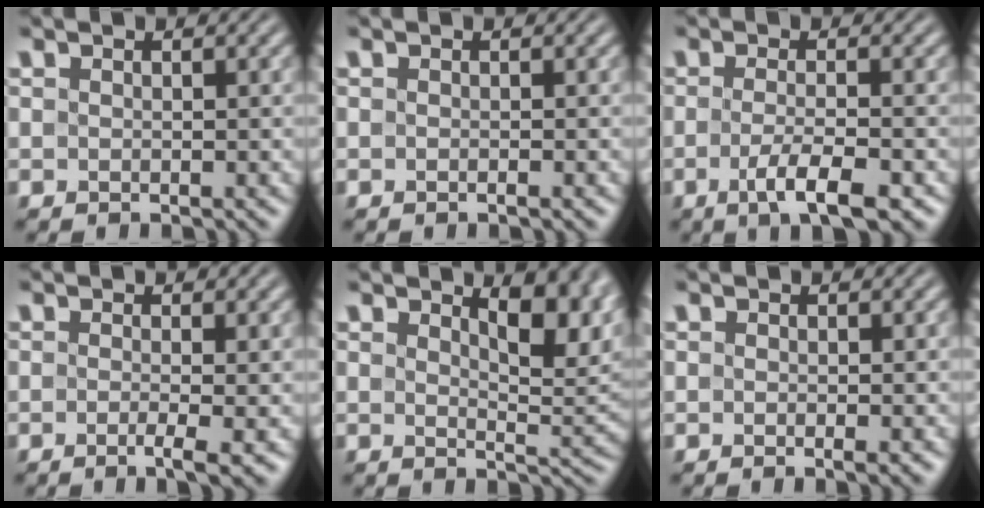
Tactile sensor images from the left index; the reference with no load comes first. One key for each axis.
{"total": 0.6, "fx": -0.4, "fy": 0.2, "fz": 0.5, "tx": -0.002, "ty": -0.004, "tz": -0.009}
{"total": 4.3, "fx": -2.0, "fy": 1.0, "fz": 3.6, "tx": -0.060, "ty": -0.006, "tz": -0.037}
{"total": 2.9, "fx": -0.7, "fy": 0.7, "fz": 2.7, "tx": -0.034, "ty": -0.009, "tz": -0.013}
{"total": 6.5, "fx": 3.2, "fy": 2.3, "fz": 5.3, "tx": -0.068, "ty": -0.001, "tz": 0.051}
{"total": 1.1, "fx": -0.3, "fy": 0.2, "fz": 1.0, "tx": -0.010, "ty": -0.004, "tz": -0.008}